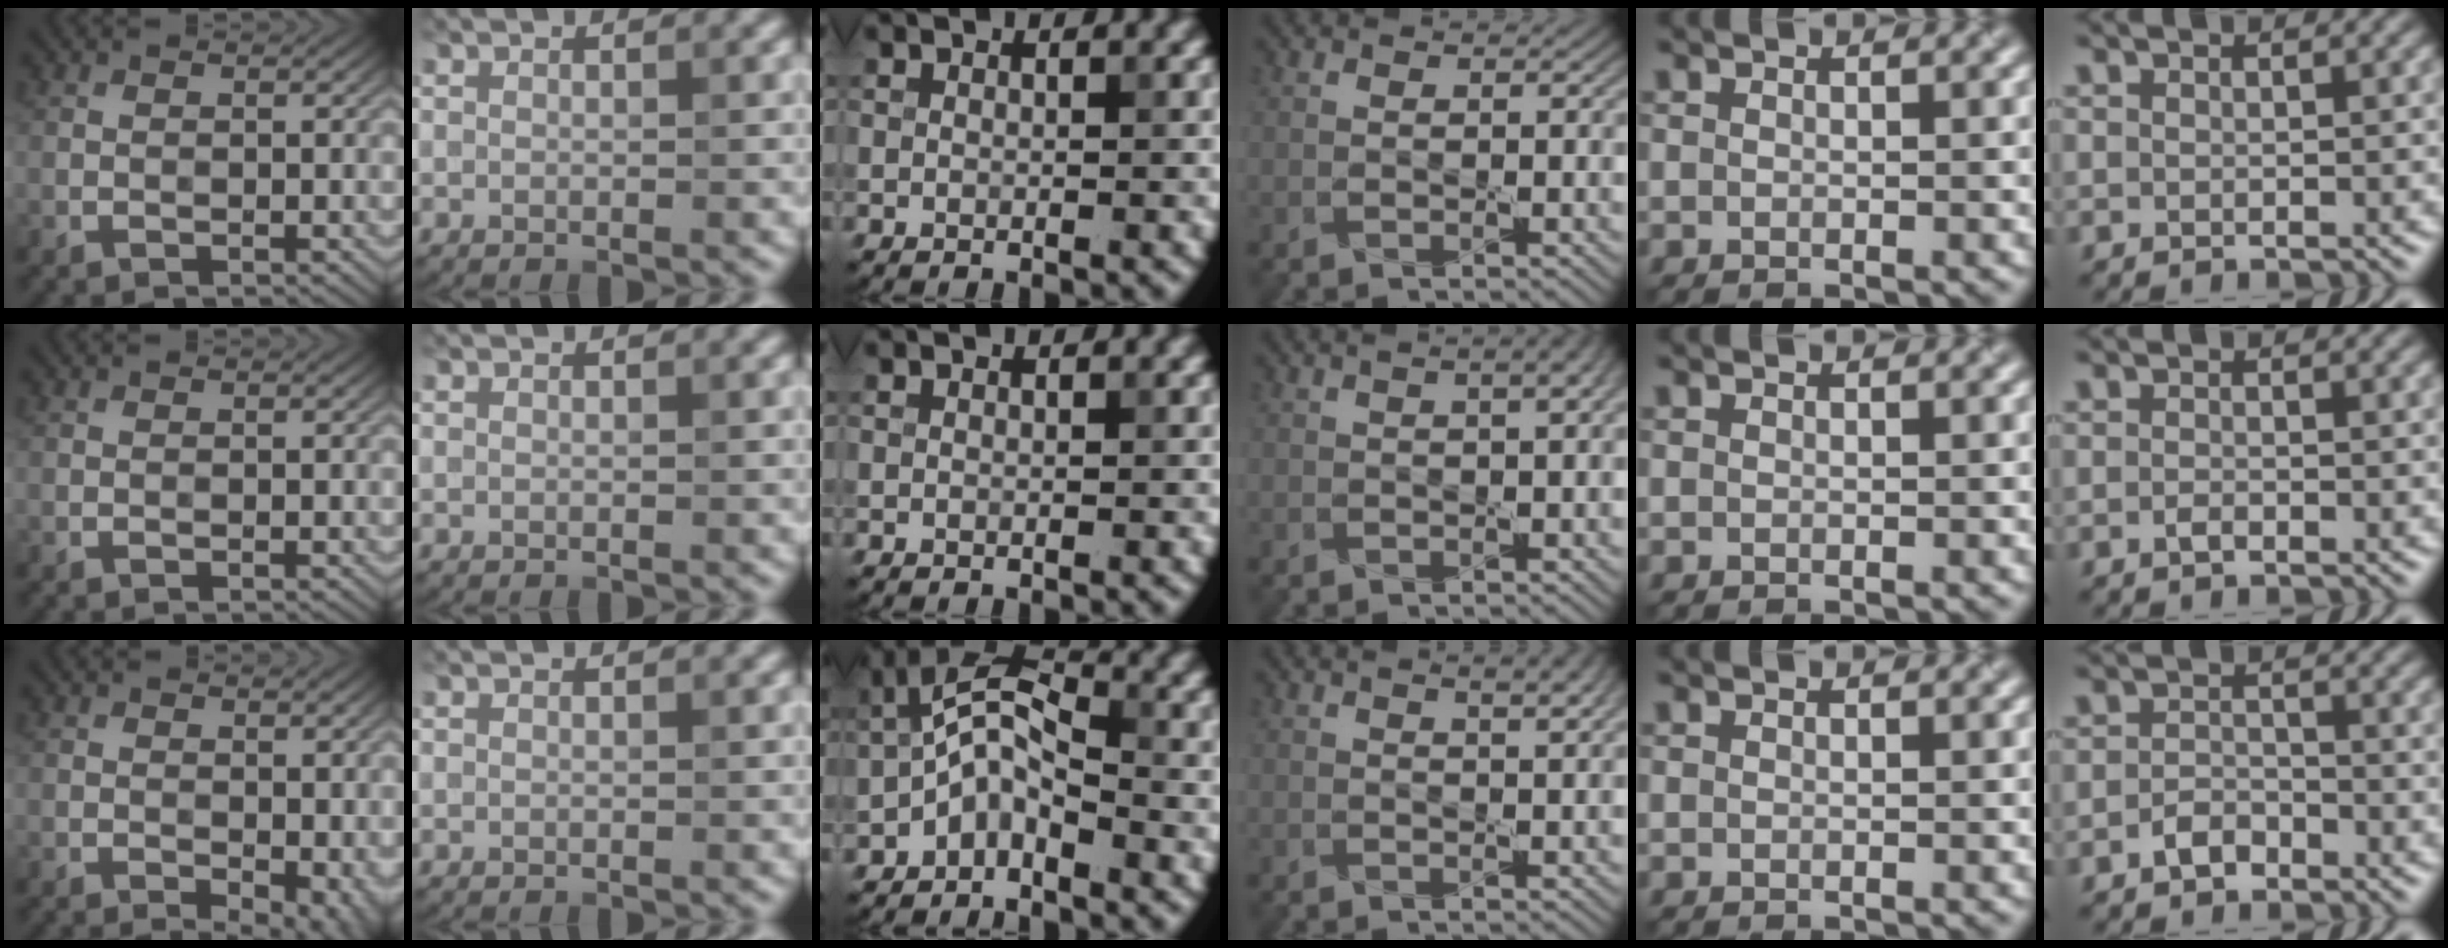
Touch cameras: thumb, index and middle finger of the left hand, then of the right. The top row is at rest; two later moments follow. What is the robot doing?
{"motion": "pour", "object": "sugar"}